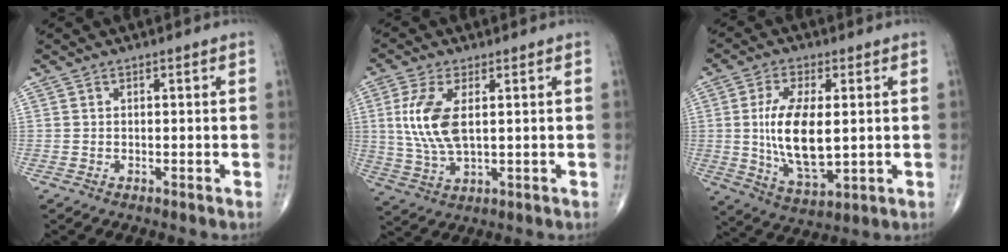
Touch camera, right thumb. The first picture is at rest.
{"total": 9.7, "force": [1.7, 4.4, 8.5], "torque": [-0.192, -0.005, 0.039]}
{"total": 13.7, "force": [0.6, 6.1, 12.2], "torque": [-0.228, -0.019, 0.020]}